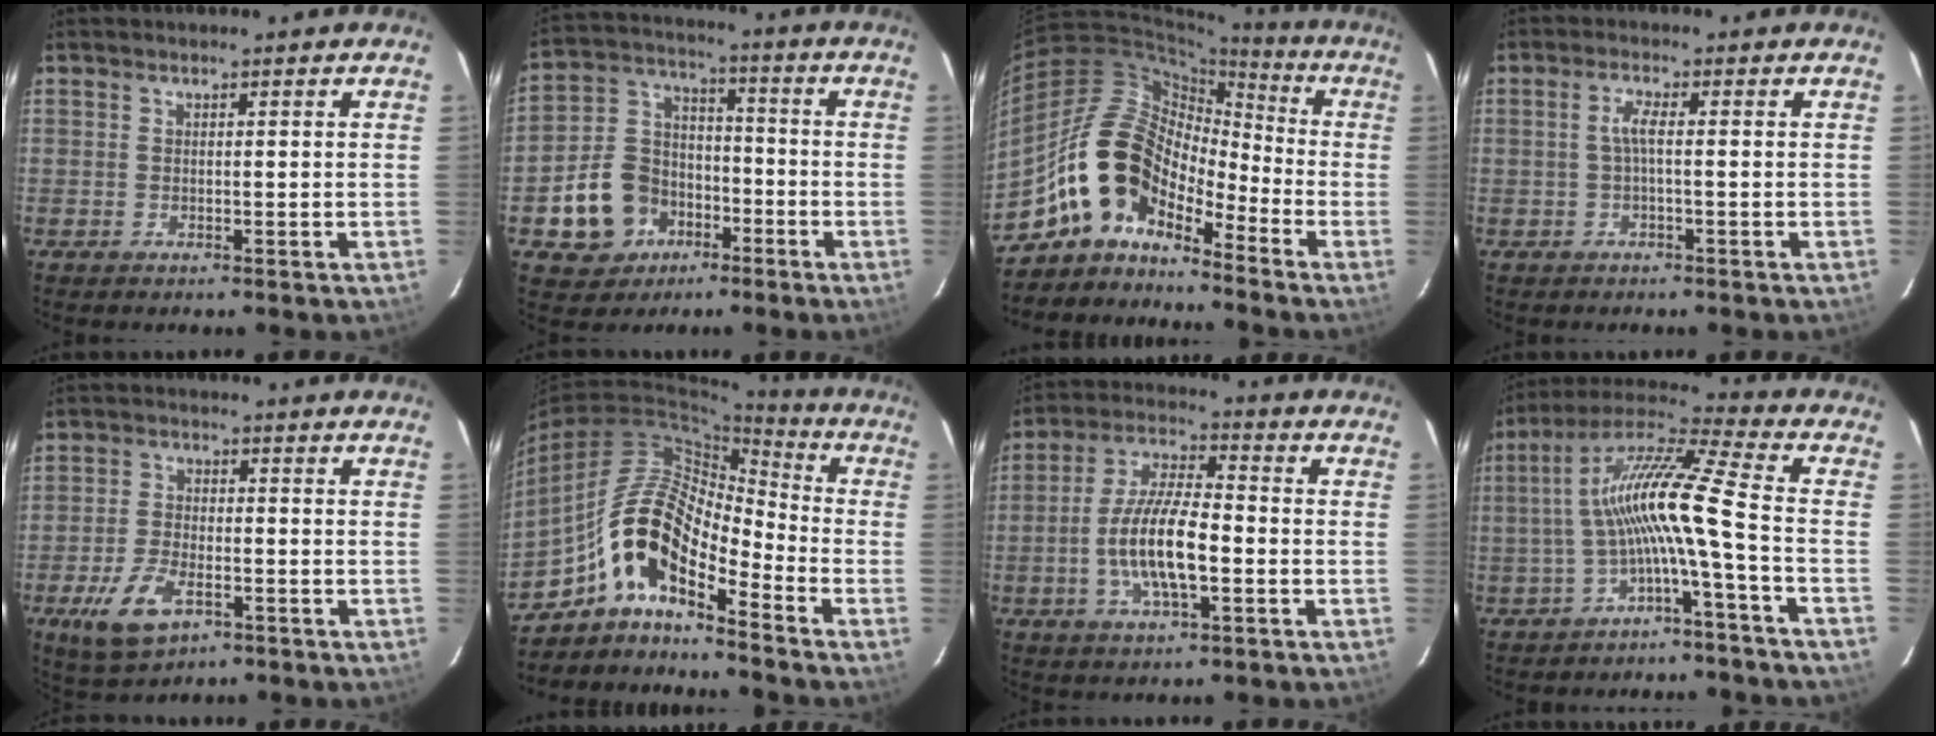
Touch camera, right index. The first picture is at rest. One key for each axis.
{"total": 12.4, "fx": -5.7, "fy": 10.2, "fz": 4.2, "tx": -0.111, "ty": 0.040, "tz": -0.079}
{"total": 12.0, "fx": -8.6, "fy": 6.2, "fz": 5.4, "tx": -0.090, "ty": 0.028, "tz": -0.176}
{"total": 2.3, "fx": -0.4, "fy": 0.1, "fz": 2.2, "tx": -0.047, "ty": 0.004, "tz": -0.008}
{"total": 9.3, "fx": -4.4, "fy": 4.8, "fz": 6.7, "tx": -0.151, "ty": -0.009, "tz": -0.076}
{"total": 12.8, "fx": -8.2, "fy": 4.2, "fz": 8.9, "tx": -0.164, "ty": 0.021, "tz": -0.170}
{"total": 11.9, "fx": -3.1, "fy": 3.8, "fz": 10.9, "tx": -0.220, "ty": 0.000, "tz": -0.059}
{"total": 12.4, "fx": -3.3, "fy": -0.9, "fz": 11.9, "tx": -0.226, "ty": 0.013, "tz": -0.065}